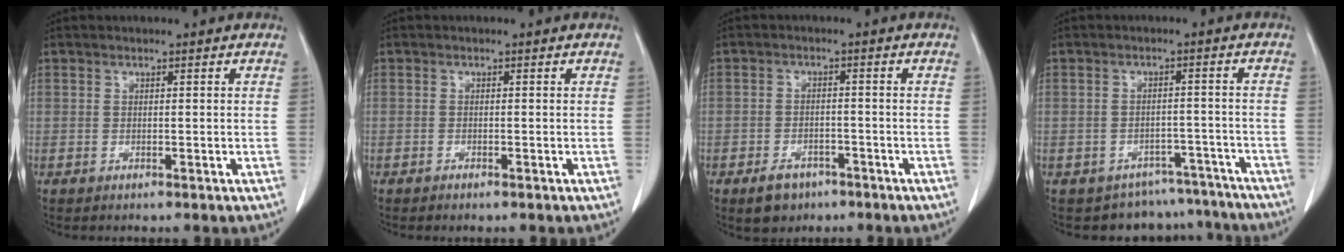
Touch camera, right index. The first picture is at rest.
{"total": 0.7, "force": [-0.5, 0.1, 0.4], "torque": [-0.010, -0.002, -0.008]}
{"total": 4.5, "force": [-3.0, 2.9, 1.8], "torque": [-0.034, 0.003, -0.041]}
{"total": 9.6, "force": [-8.4, 4.6, -0.2], "torque": [0.023, 0.035, -0.092]}